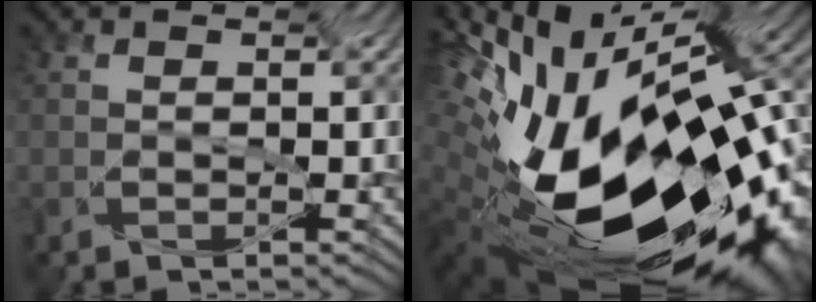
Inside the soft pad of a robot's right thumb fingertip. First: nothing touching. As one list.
[{"total": 16.8, "force": [-5.1, 7.5, 14.1], "torque": [-0.233, -0.032, -0.081]}]